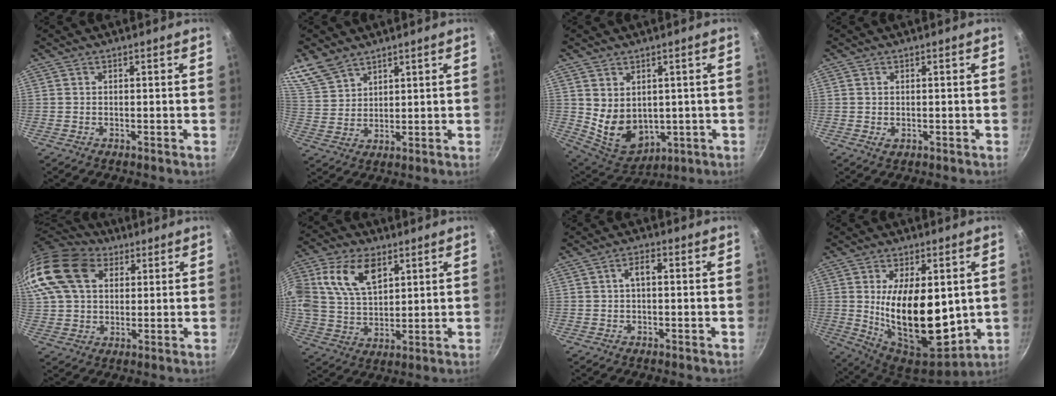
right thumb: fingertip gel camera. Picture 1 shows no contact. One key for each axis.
{"total": 8.2, "fx": 6.4, "fy": 4.3, "fz": 2.7, "tx": -0.038, "ty": -0.018, "tz": 0.138}
{"total": 10.3, "fx": 0.9, "fy": 7.8, "fz": 6.7, "tx": -0.091, "ty": -0.026, "tz": 0.046}
{"total": 1.2, "fx": 0.0, "fy": 0.9, "fz": 0.8, "tx": -0.013, "ty": -0.002, "tz": 0.000}
{"total": 23.5, "fx": 9.0, "fy": 16.6, "fz": 13.9, "tx": -0.315, "ty": 0.033, "tz": 0.162}
{"total": 16.1, "fx": 6.4, "fy": 10.0, "fz": 10.8, "tx": -0.199, "ty": -0.002, "tz": 0.117}
{"total": 2.6, "fx": 0.2, "fy": 1.2, "fz": 2.3, "tx": -0.046, "ty": 0.014, "tz": 0.000}
{"total": 20.7, "fx": 1.0, "fy": 11.0, "fz": 17.6, "tx": -0.264, "ty": -0.038, "tz": 0.035}